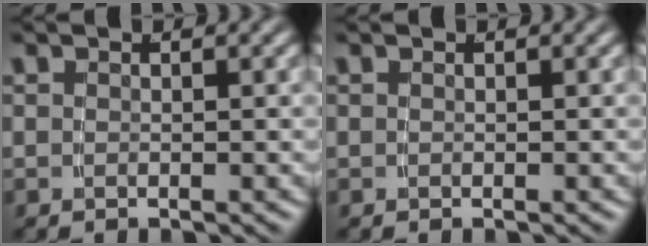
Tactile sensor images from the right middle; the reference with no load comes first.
{"total": 0.0}